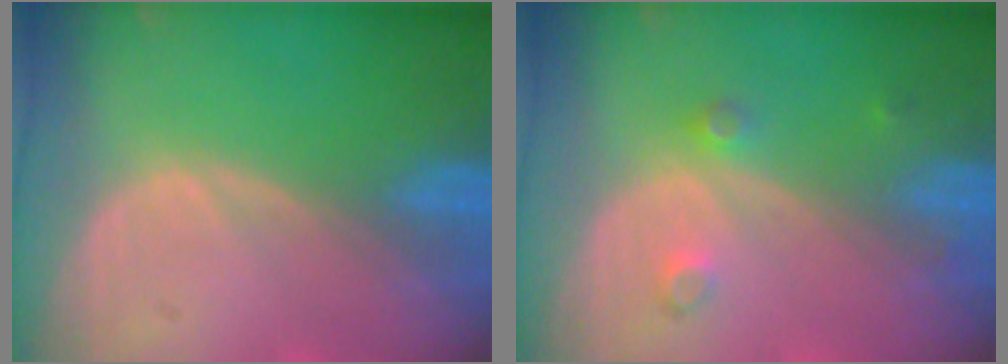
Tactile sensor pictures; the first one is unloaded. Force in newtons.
{"total": 2.5, "press": 2.1, "slide": 1.3}